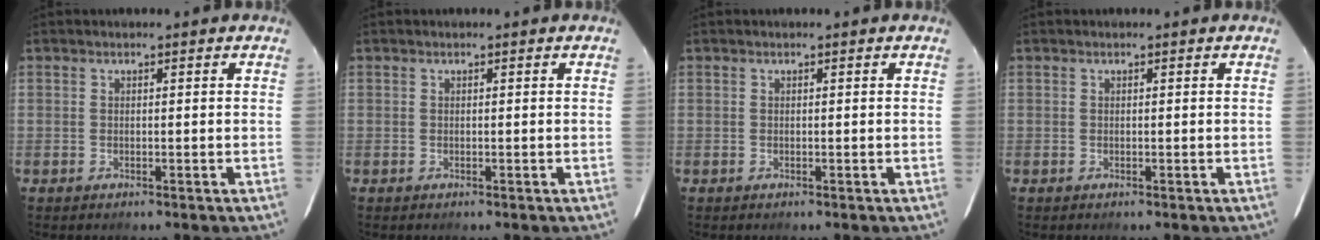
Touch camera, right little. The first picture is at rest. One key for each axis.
{"total": 0.0}
{"total": 0.0}
{"total": 0.0}